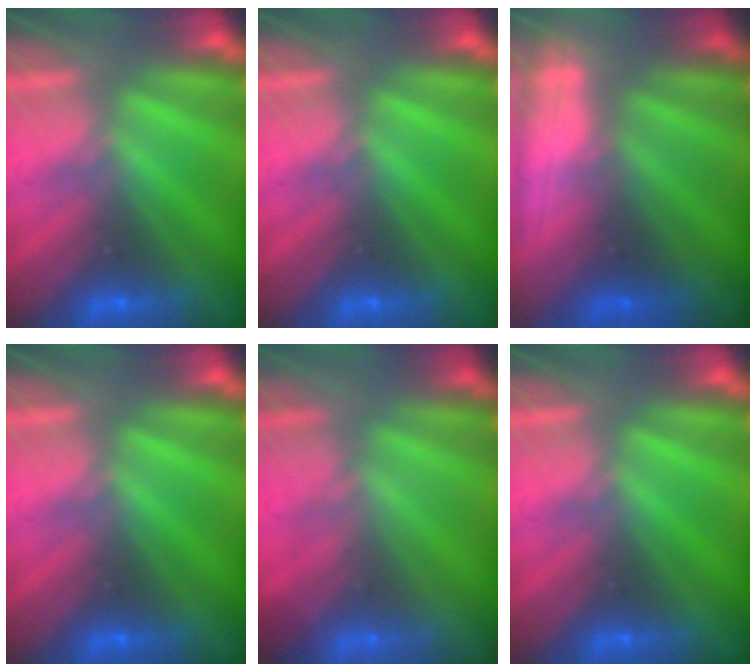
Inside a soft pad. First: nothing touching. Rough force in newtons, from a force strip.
{"total": 0.0}
{"total": 2.8}
{"total": 0.0}
{"total": 1.8}
{"total": 0.0}